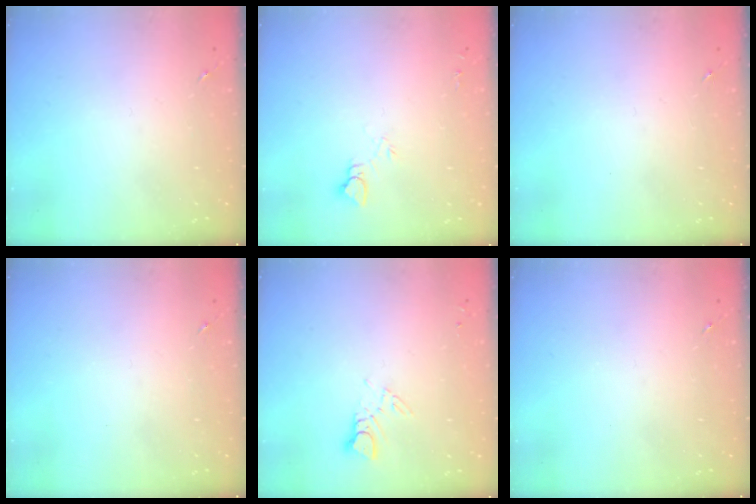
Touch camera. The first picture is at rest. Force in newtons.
{"total": 6.0, "press": 6.0, "slide": 0.4}
{"total": 0.0}
{"total": 0.0}
{"total": 3.9, "press": 3.9, "slide": 0.4}
{"total": 0.0}